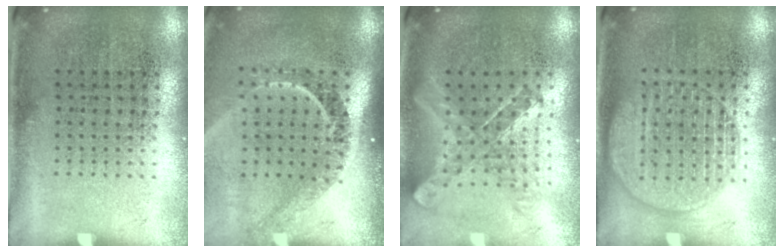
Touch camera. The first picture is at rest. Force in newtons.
{"total": 2.3, "press": 1.6, "slide": 1.6}
{"total": 0.9, "press": 0.9, "slide": 0.0}
{"total": 1.7, "press": 1.7, "slide": 0.1}